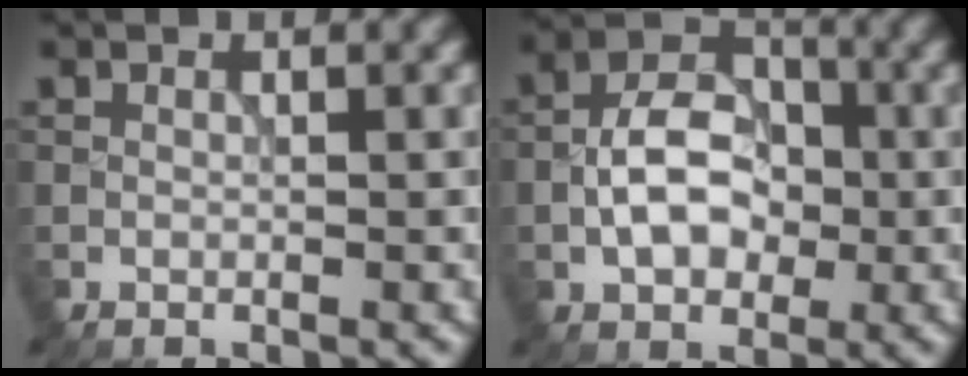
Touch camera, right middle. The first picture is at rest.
{"total": 5.9, "force": [-1.1, 3.9, 4.3], "torque": [-0.070, 0.009, -0.025]}